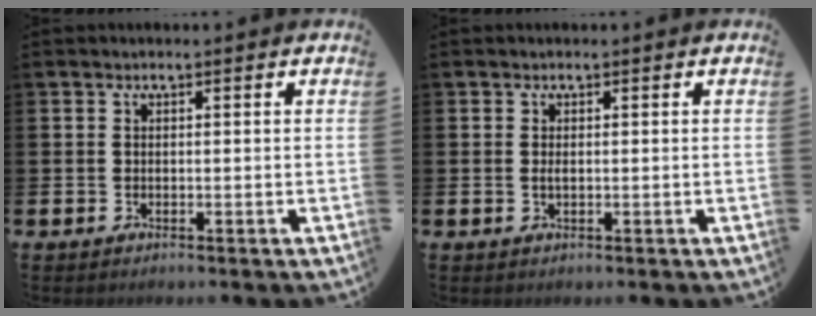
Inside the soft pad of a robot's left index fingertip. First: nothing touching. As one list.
[{"total": 0.7, "force": [0.0, 0.3, 0.6], "torque": [-0.013, 0.001, 0.000]}]